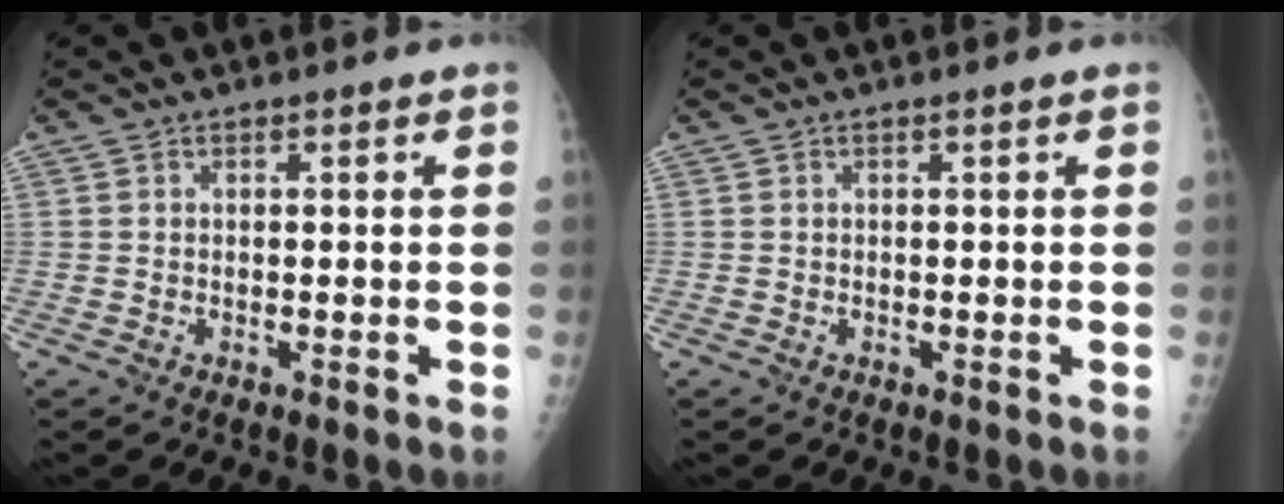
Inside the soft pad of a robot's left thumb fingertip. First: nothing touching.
{"total": 0.0}